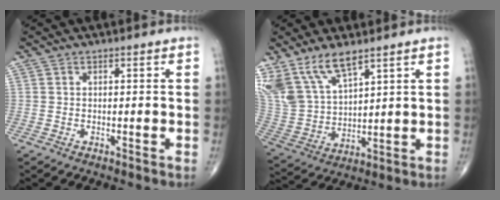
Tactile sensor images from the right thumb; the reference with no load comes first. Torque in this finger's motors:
{"motor_torque": [-1.05, 1.40, 1.05, 1.03, 0.12]}